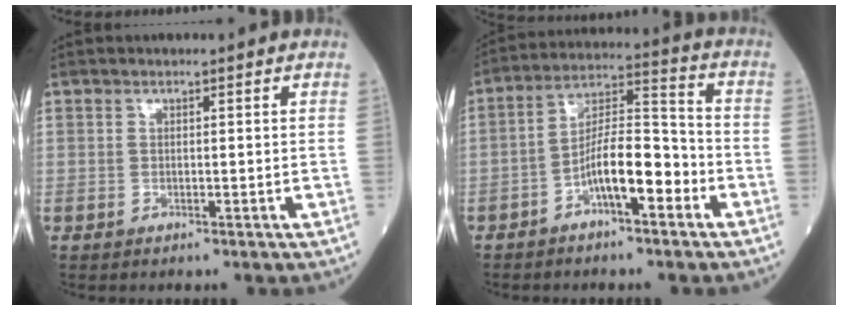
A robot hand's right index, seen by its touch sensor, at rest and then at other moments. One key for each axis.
{"total": 9.9, "fx": -4.3, "fy": 2.5, "fz": 8.5, "tx": -0.154, "ty": 0.025, "tz": -0.076}